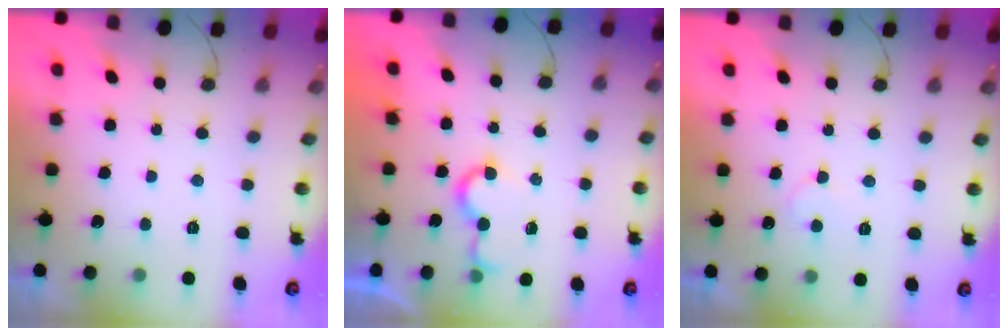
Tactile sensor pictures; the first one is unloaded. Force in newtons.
{"total": 5.6, "press": 5.6, "slide": 0.5}
{"total": 6.1, "press": 6.1, "slide": 0.5}